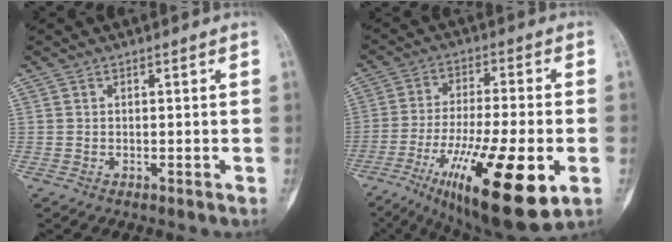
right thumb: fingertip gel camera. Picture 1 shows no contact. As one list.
[{"total": 22.3, "force": [-8.3, 6.0, 19.8], "torque": [-0.330, -0.008, -0.126]}]